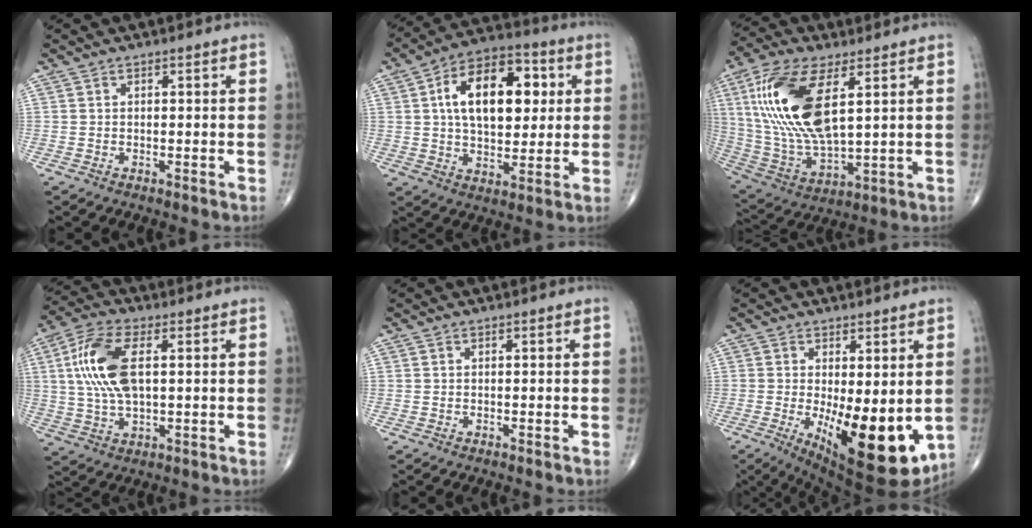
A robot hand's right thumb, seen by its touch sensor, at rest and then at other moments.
{"total": 17.9, "force": [3.8, 10.3, 14.2], "torque": [-0.193, 0.011, 0.057]}
{"total": 20.6, "force": [5.7, 8.8, 17.7], "torque": [-0.371, -0.022, 0.111]}
{"total": 12.8, "force": [2.2, 5.9, 11.1], "torque": [-0.238, 0.007, 0.043]}
{"total": 0.0}
{"total": 16.2, "force": [-2.5, 6.3, 14.7], "torque": [-0.210, -0.037, -0.015]}